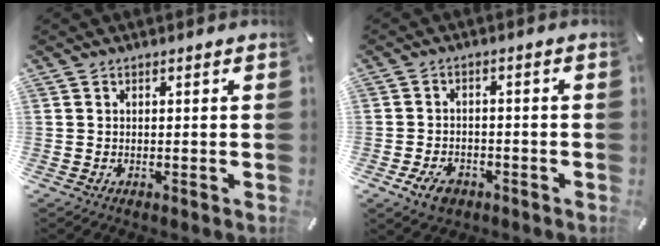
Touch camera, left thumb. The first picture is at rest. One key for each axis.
{"total": 5.4, "fx": -3.0, "fy": 3.5, "fz": 2.7, "tx": -0.059, "ty": 0.014, "tz": -0.058}